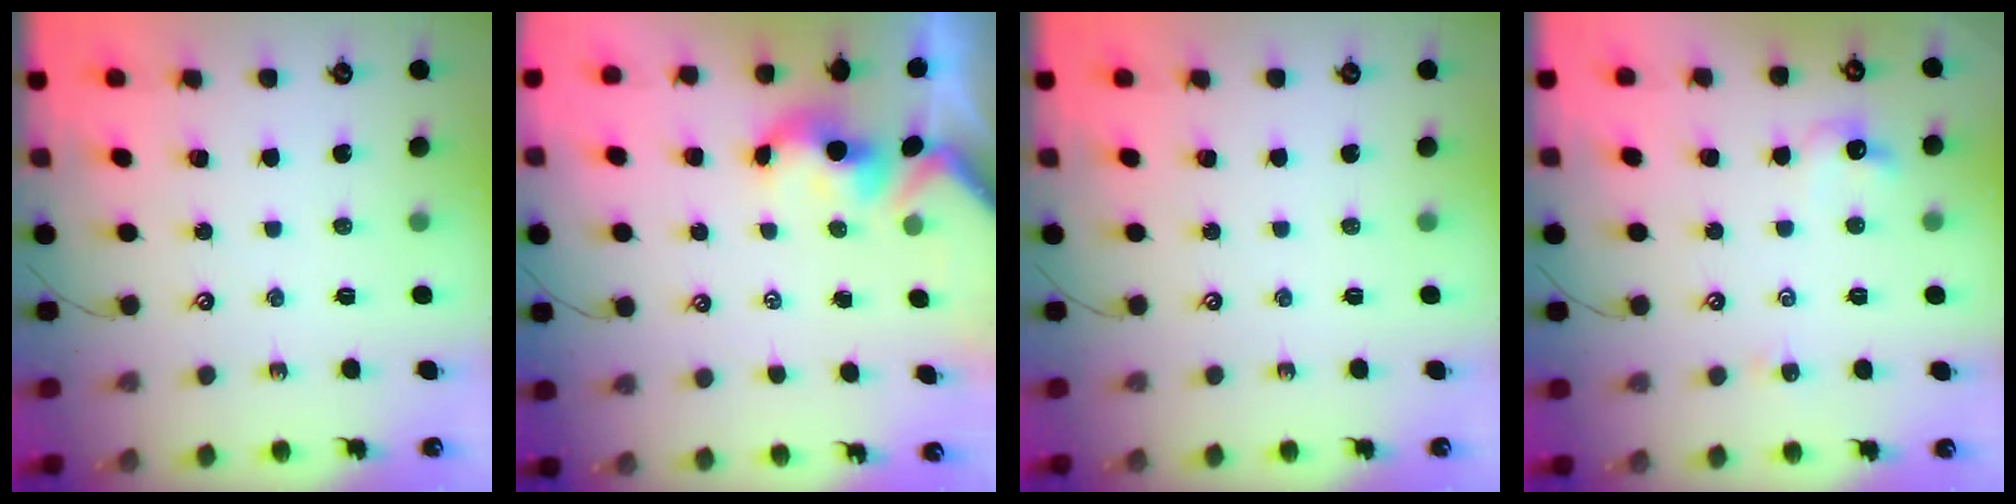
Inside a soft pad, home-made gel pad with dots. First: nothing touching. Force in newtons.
{"total": 1.1, "press": 0.8, "slide": 0.7}
{"total": 0.0}
{"total": 2.4, "press": 2.3, "slide": 0.7}